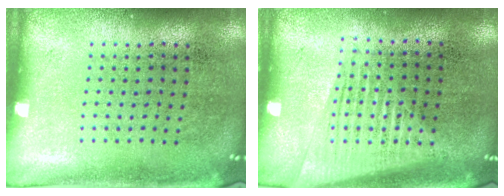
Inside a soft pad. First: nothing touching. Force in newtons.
{"total": 1.5, "press": 1.4, "slide": 0.6}